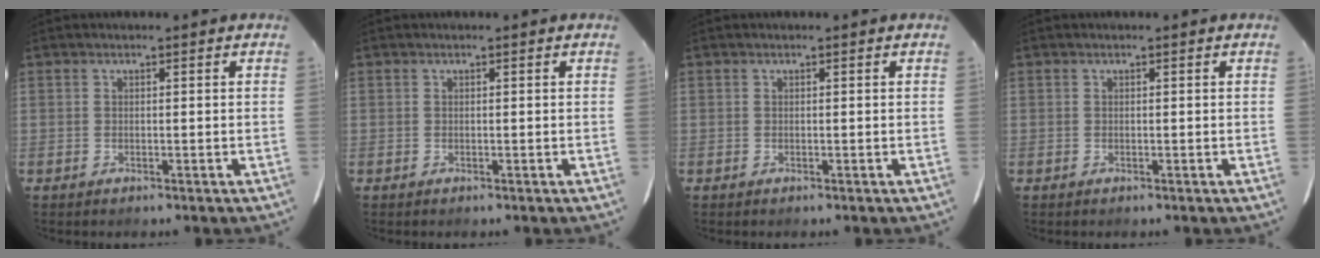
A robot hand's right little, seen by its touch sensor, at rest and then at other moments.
{"total": 0.0}
{"total": 0.0}
{"total": 0.0}